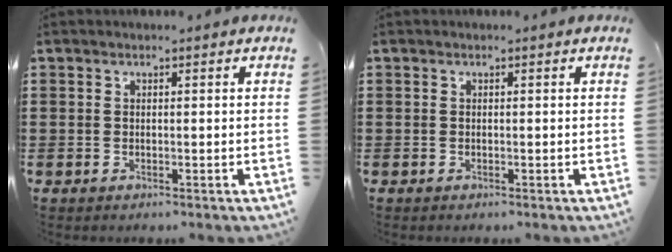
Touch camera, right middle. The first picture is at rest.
{"total": 0.0}